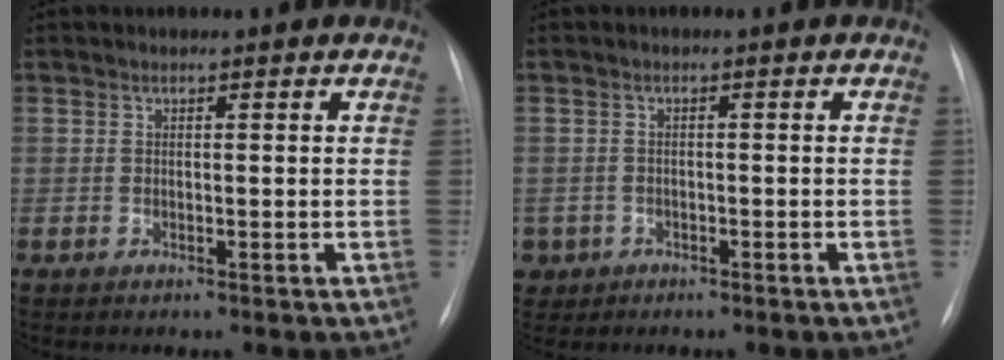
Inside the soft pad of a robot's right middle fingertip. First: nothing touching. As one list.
[{"total": 3.2, "force": [-1.5, 2.8, -0.1], "torque": [0.003, 0.010, -0.027]}]